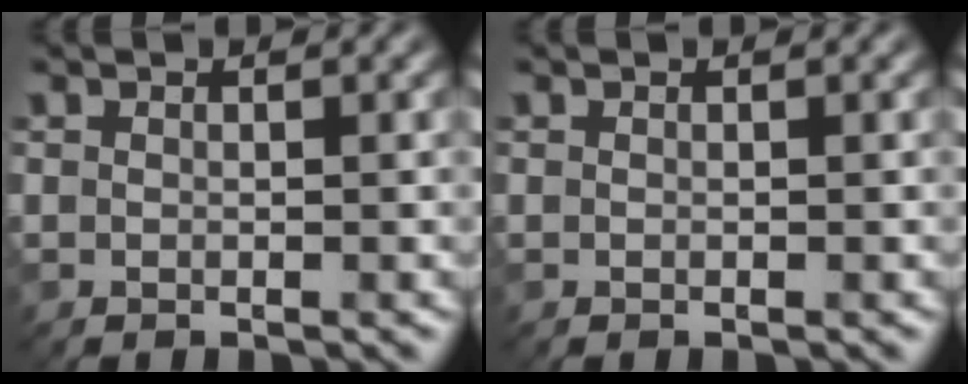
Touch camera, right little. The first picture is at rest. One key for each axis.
{"total": 0.0}